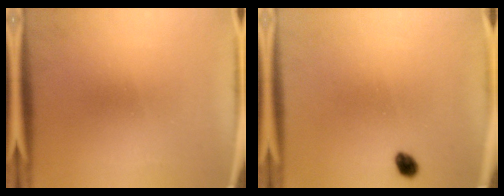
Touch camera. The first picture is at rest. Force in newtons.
{"total": 2.0}